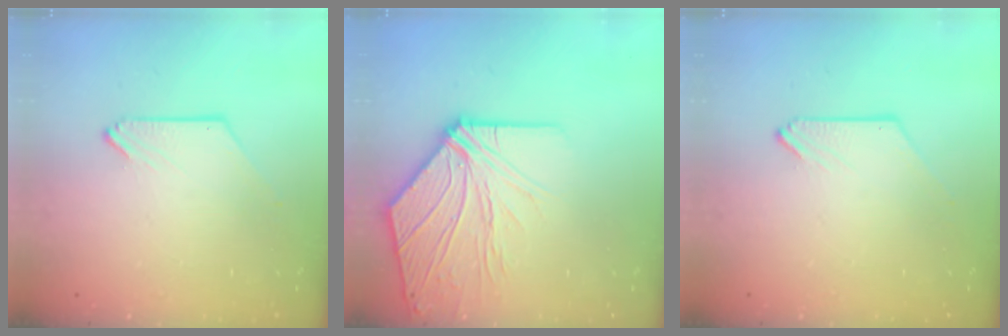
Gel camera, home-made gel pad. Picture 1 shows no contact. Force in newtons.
{"total": 11.4, "press": 11.3, "slide": 1.4}
{"total": 0.0}